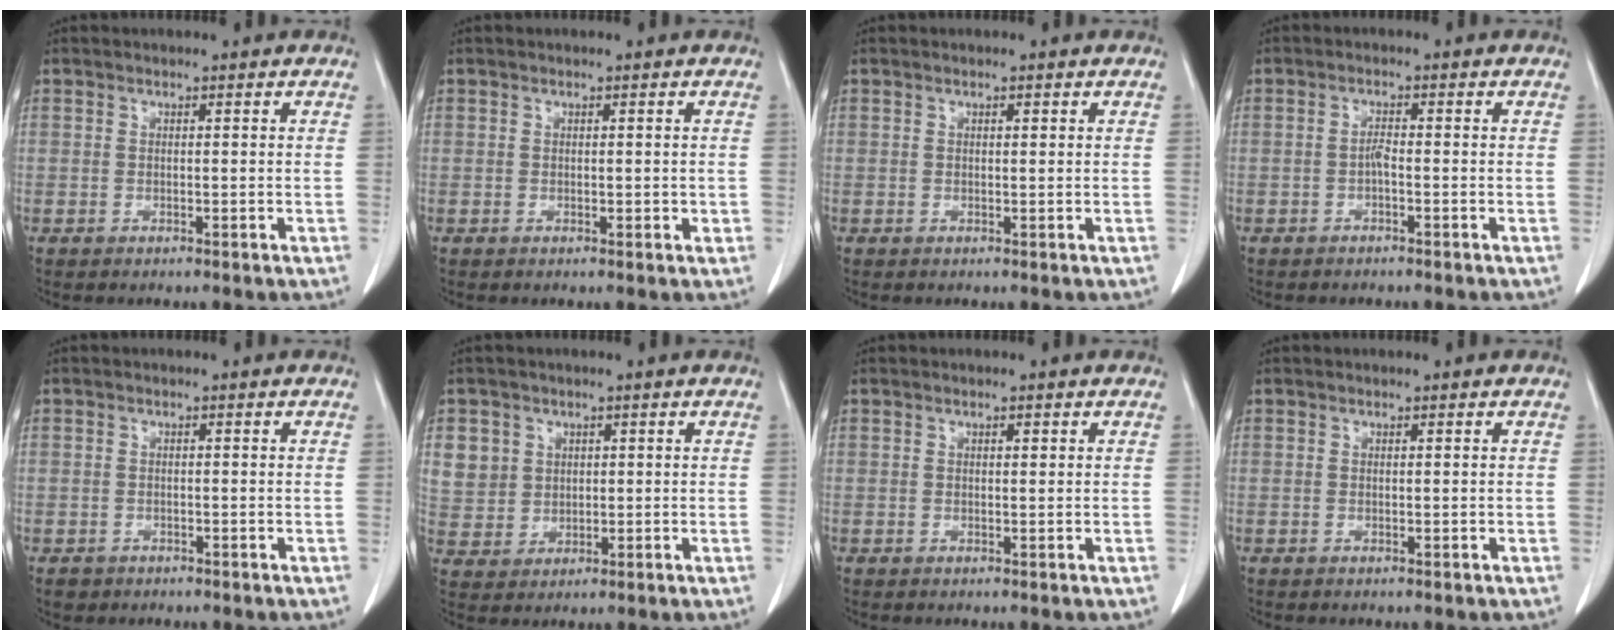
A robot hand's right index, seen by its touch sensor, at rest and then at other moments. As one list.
[{"total": 1.1, "force": [0.0, 0.7, 0.9], "torque": [-0.009, 0.000, 0.003]}, {"total": 0.5, "force": [0.3, 0.1, 0.4], "torque": [-0.009, 0.000, 0.005]}, {"total": 1.3, "force": [-0.6, 0.3, 1.2], "torque": [-0.023, 0.002, -0.012]}, {"total": 1.6, "force": [-0.8, 1.3, 0.0], "torque": [-0.004, 0.004, -0.010]}, {"total": 7.0, "force": [2.5, 6.4, 1.2], "torque": [-0.030, 0.012, 0.060]}, {"total": 0.7, "force": [0.4, 0.2, 0.5], "torque": [-0.011, 0.000, 0.006]}, {"total": 0.0}]